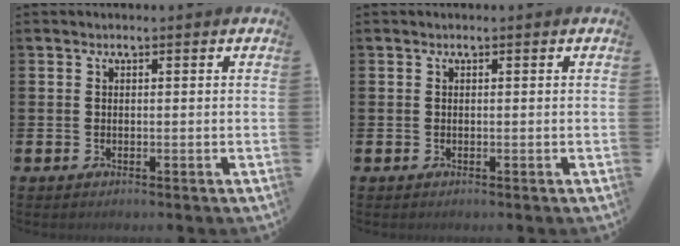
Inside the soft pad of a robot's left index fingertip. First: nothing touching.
{"total": 0.0}